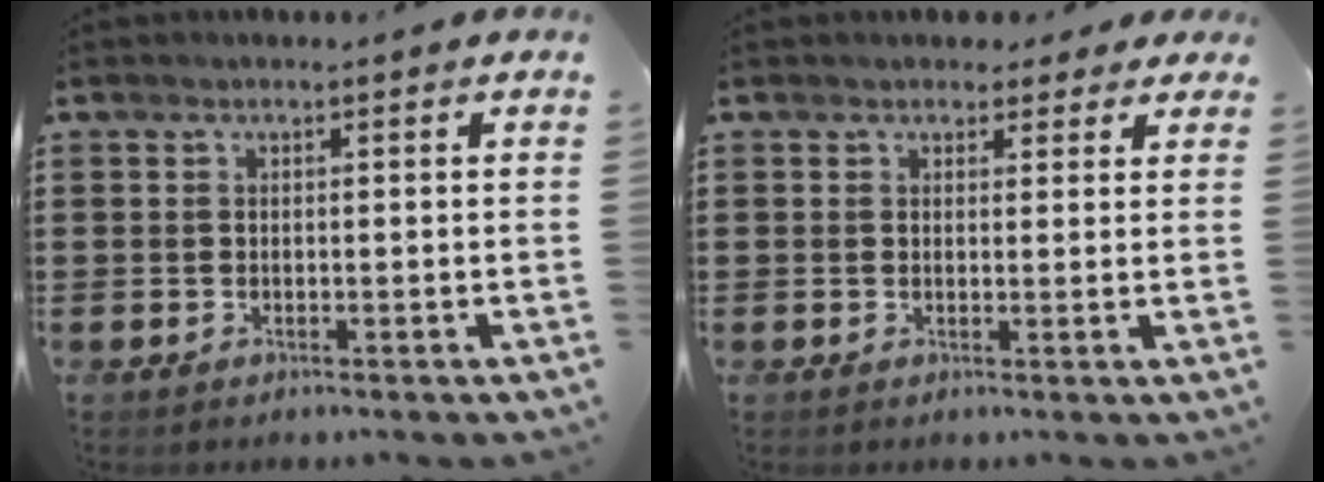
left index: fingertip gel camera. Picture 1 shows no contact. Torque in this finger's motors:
{"motor_torque": [1.83, 0.31, 0.05, -0.07]}